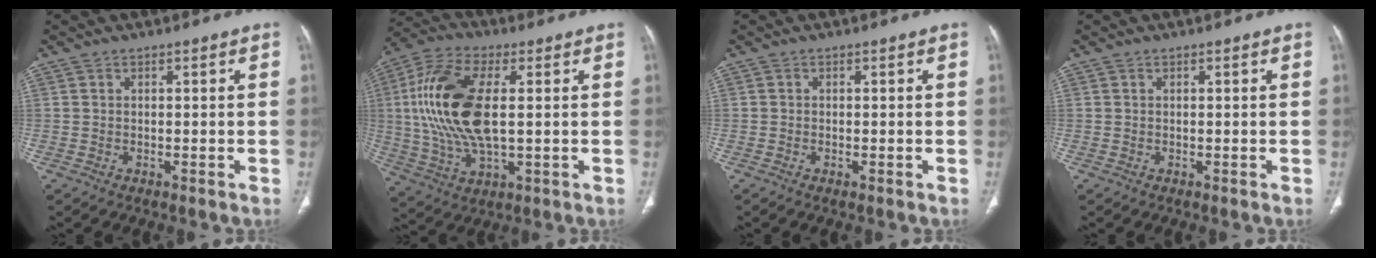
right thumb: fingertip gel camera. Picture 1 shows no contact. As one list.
[{"total": 18.6, "force": [2.2, 8.7, 16.3], "torque": [-0.343, 0.002, 0.042]}, {"total": 0.6, "force": [-0.4, 0.2, 0.5], "torque": [-0.011, -0.002, -0.005]}, {"total": 0.0}]